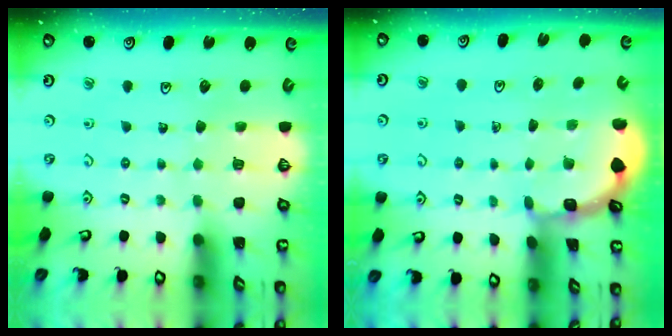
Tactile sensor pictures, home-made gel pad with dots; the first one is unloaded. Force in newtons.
{"total": 1.9, "press": 1.9, "slide": 0.2}